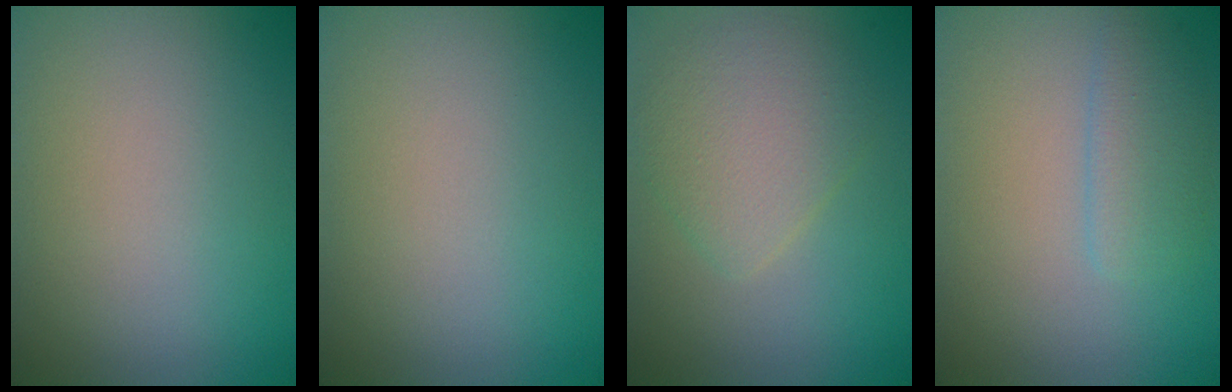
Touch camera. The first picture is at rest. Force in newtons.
{"total": 0.0}
{"total": 3.7, "press": 3.7, "slide": 0.0}
{"total": 2.3, "press": 2.3, "slide": 0.1}